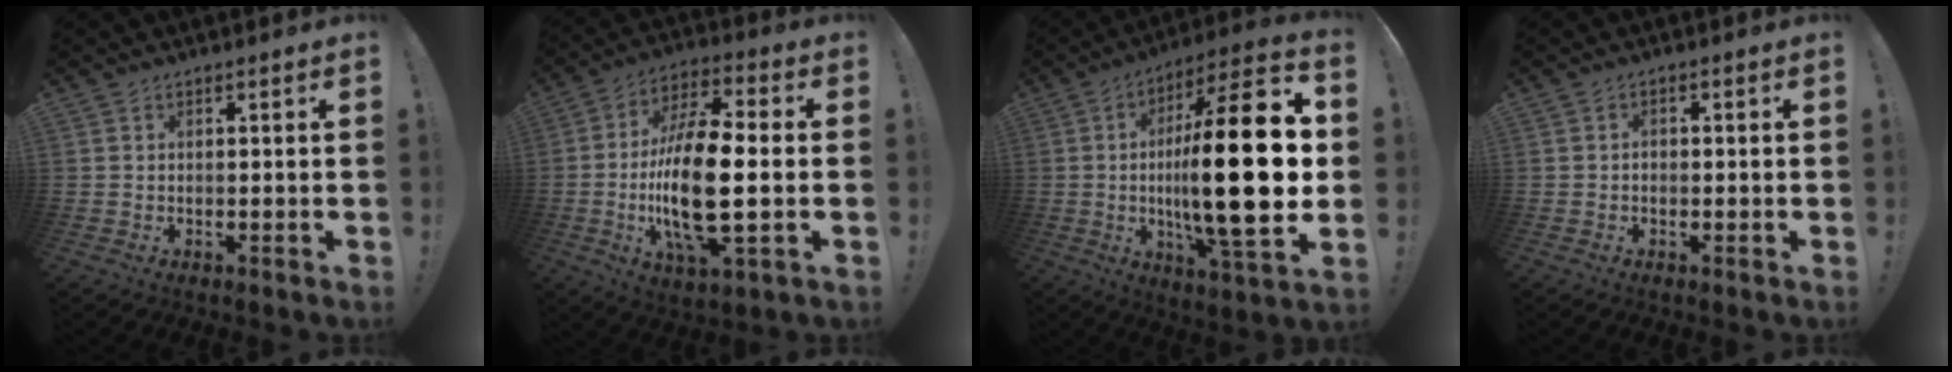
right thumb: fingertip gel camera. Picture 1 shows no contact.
{"total": 20.1, "force": [-2.6, 7.1, 18.6], "torque": [-0.364, -0.004, -0.046]}
{"total": 29.0, "force": [-0.8, 7.1, 28.1], "torque": [-0.477, -0.010, -0.024]}
{"total": 1.0, "force": [-0.6, 0.7, 0.4], "torque": [0.003, 0.001, -0.012]}